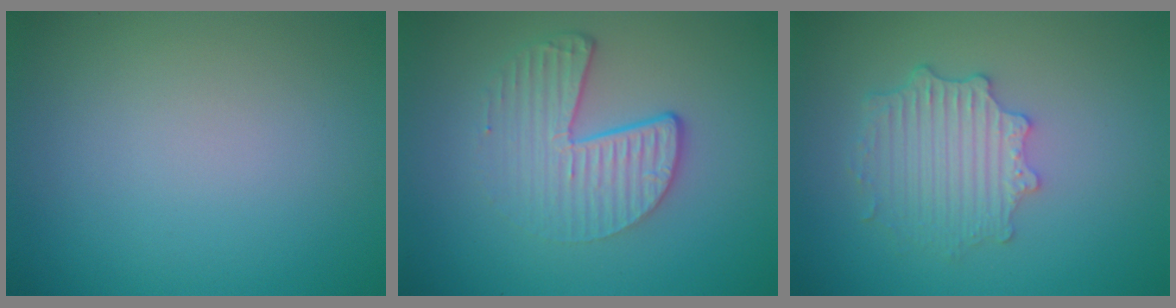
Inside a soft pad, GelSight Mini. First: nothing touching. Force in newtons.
{"total": 4.7, "press": 3.1, "slide": 3.6}
{"total": 4.0, "press": 3.3, "slide": 2.3}